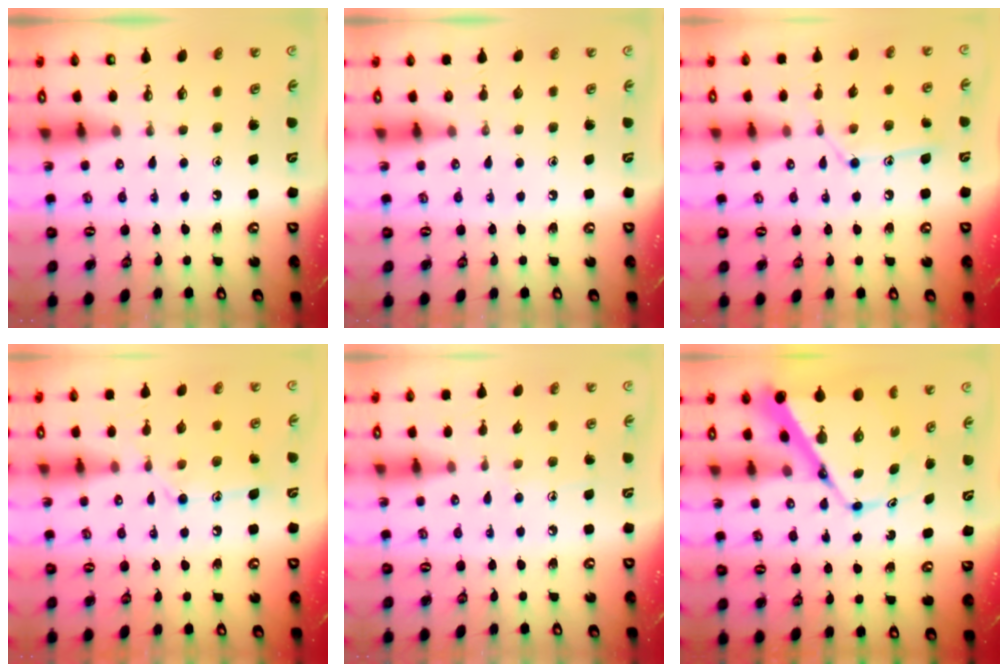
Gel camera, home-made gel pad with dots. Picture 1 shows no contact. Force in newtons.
{"total": 0.0}
{"total": 12.1, "press": 12.1, "slide": 0.6}
{"total": 11.7, "press": 11.6, "slide": 0.6}
{"total": 5.4, "press": 5.4, "slide": 0.5}
{"total": 12.6, "press": 12.6, "slide": 1.2}